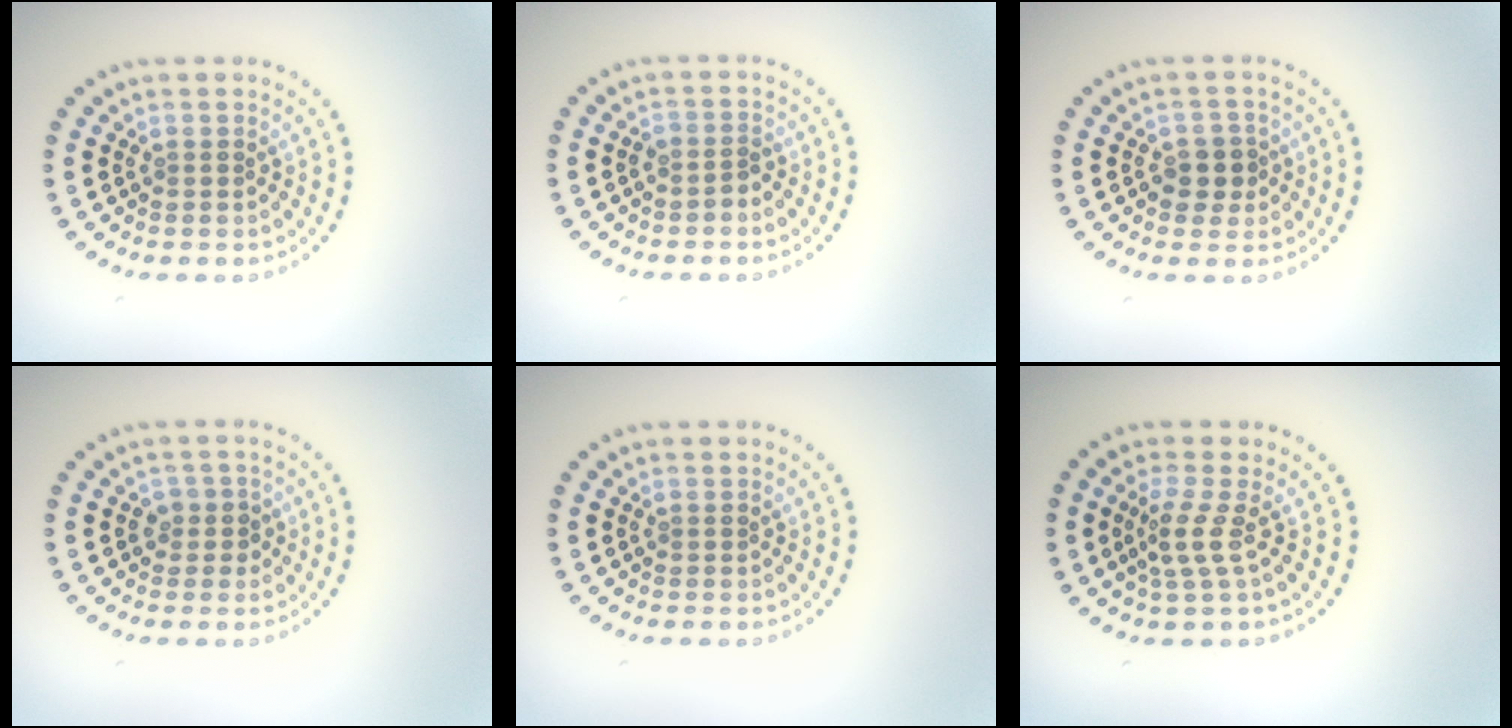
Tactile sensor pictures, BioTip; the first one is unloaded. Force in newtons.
{"total": 1.1, "press": 0.9, "slide": 0.7}
{"total": 2.0, "press": 1.9, "slide": 0.7}
{"total": 1.7, "press": 1.4, "slide": 0.8}
{"total": 0.0}
{"total": 2.4, "press": 1.6, "slide": 1.7}